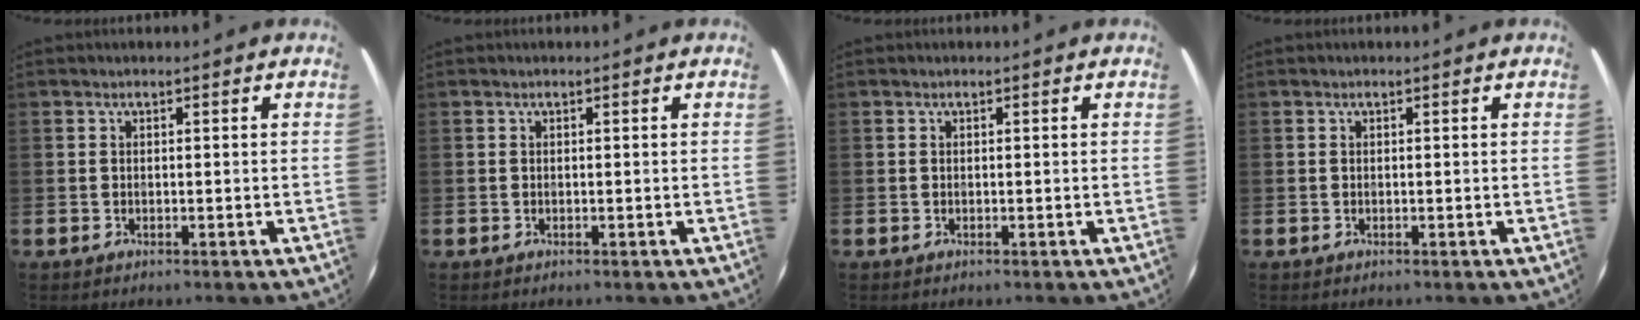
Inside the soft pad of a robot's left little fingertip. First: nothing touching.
{"total": 0.0}
{"total": 0.0}
{"total": 0.0}